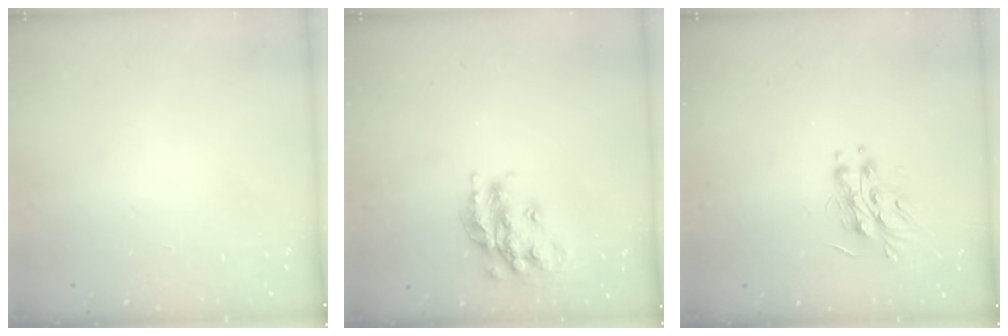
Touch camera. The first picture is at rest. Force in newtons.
{"total": 17.3, "press": 17.3, "slide": 1.2}
{"total": 11.1, "press": 11.1, "slide": 0.2}